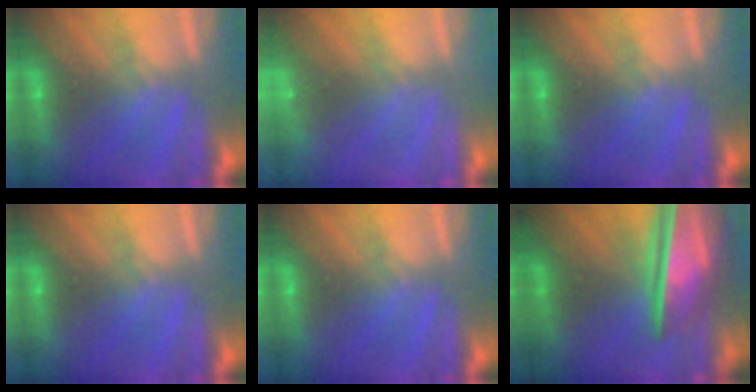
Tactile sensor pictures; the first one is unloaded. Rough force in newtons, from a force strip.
{"total": 2.2}
{"total": 0.0}
{"total": 0.0}
{"total": 0.0}
{"total": 8.1}